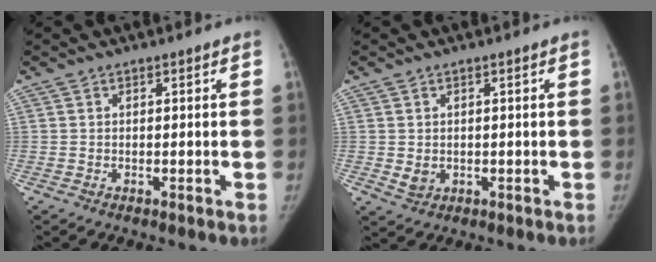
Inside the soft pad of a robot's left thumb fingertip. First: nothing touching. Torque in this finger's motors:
{"motor_torque": [0.01, -0.01, 0.23, -0.19, 0.00]}